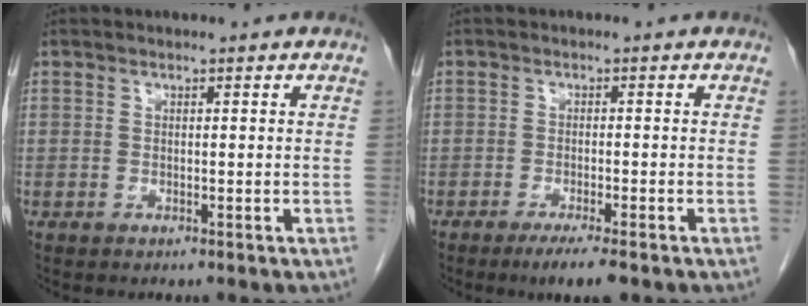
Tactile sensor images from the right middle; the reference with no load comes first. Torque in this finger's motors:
{"motor_torque": [0.83, -0.40, 0.09, 0.04]}